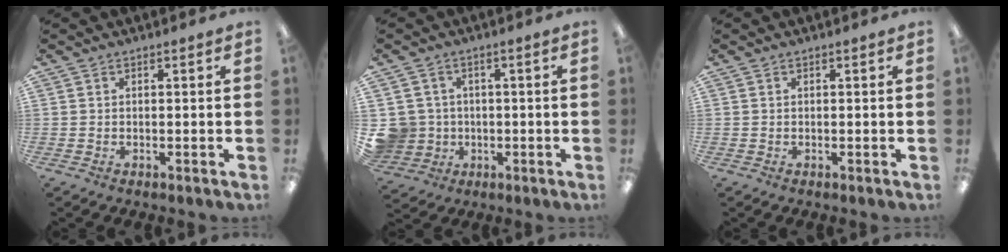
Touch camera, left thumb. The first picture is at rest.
{"total": 6.8, "force": [0.0, 6.7, 1.0], "torque": [-0.041, 0.009, 0.009]}
{"total": 0.0}